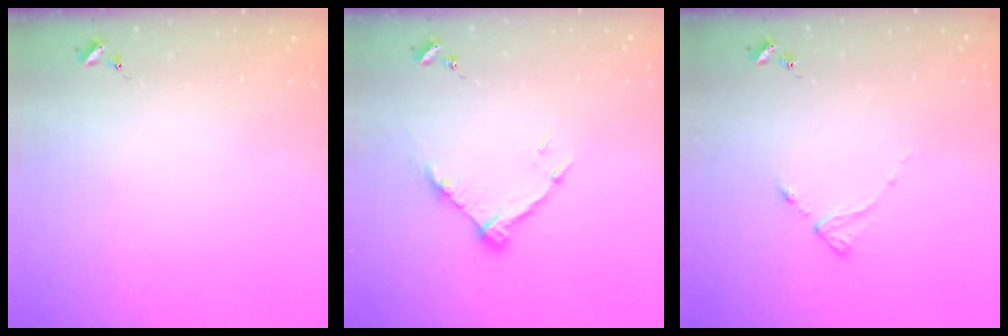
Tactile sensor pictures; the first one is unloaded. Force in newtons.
{"total": 10.4, "press": 10.4, "slide": 0.8}
{"total": 2.7, "press": 2.7, "slide": 0.4}